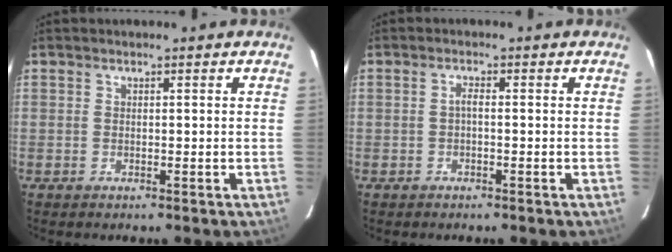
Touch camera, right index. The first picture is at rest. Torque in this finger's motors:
{"motor_torque": [0.26, -0.07, 0.18, 0.05]}